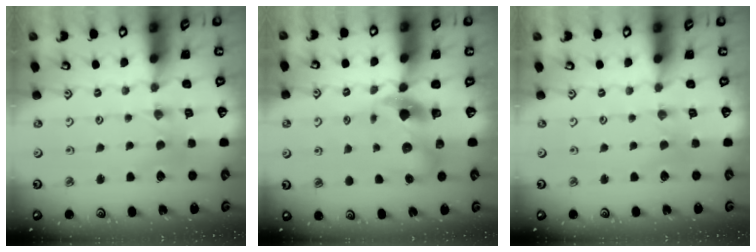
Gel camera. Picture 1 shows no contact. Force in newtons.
{"total": 8.2, "press": 8.1, "slide": 1.2}
{"total": 0.0}